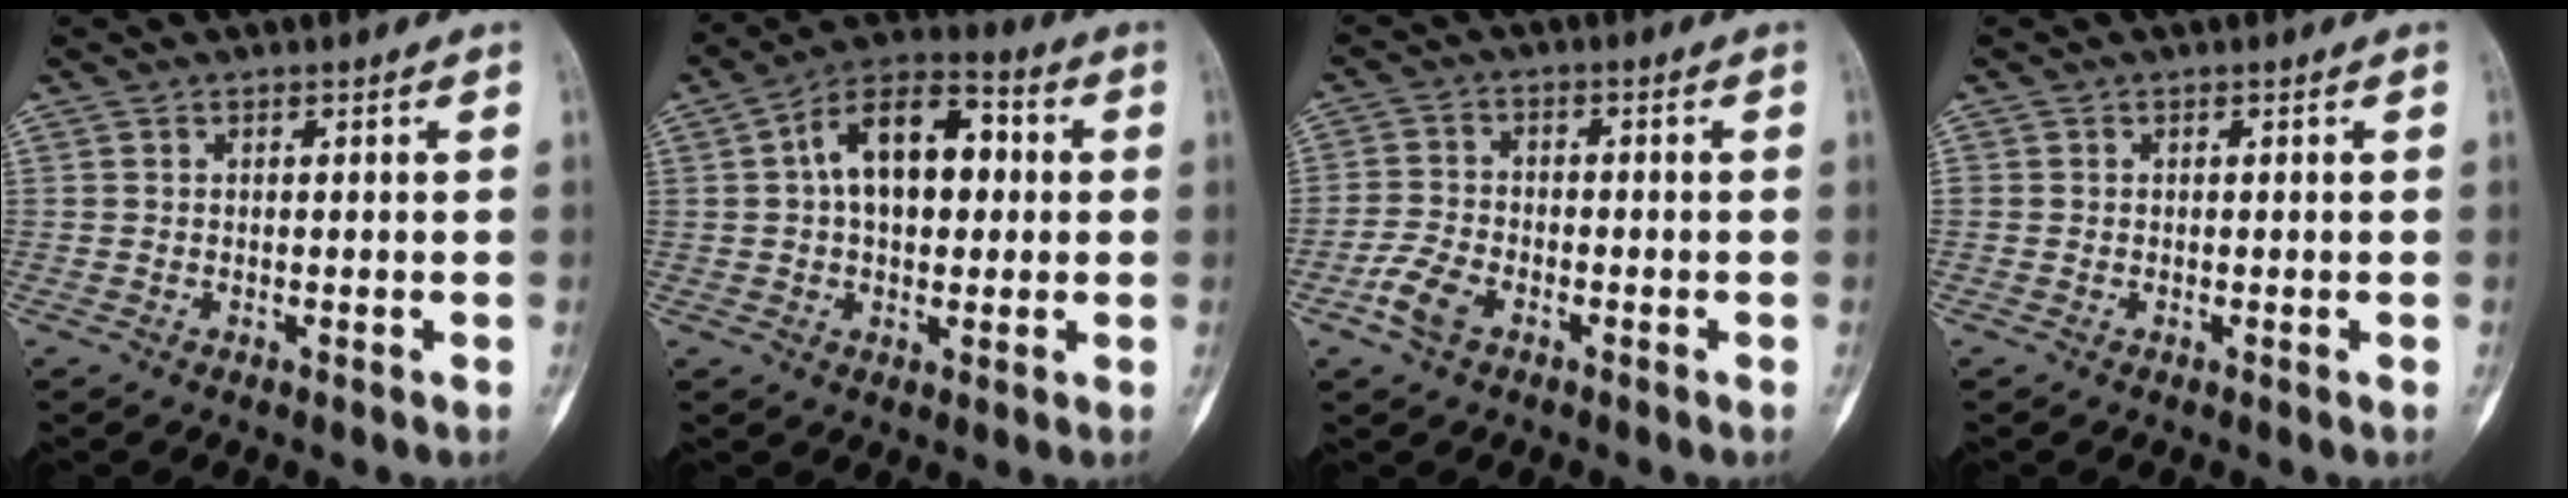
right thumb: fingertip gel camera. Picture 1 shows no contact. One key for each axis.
{"total": 14.6, "fx": 1.9, "fy": 8.6, "fz": 11.6, "tx": -0.161, "ty": 0.030, "tz": 0.021}
{"total": 5.6, "fx": -3.0, "fy": 3.2, "fz": 3.6, "tx": -0.078, "ty": 0.013, "tz": -0.063}
{"total": 0.0}